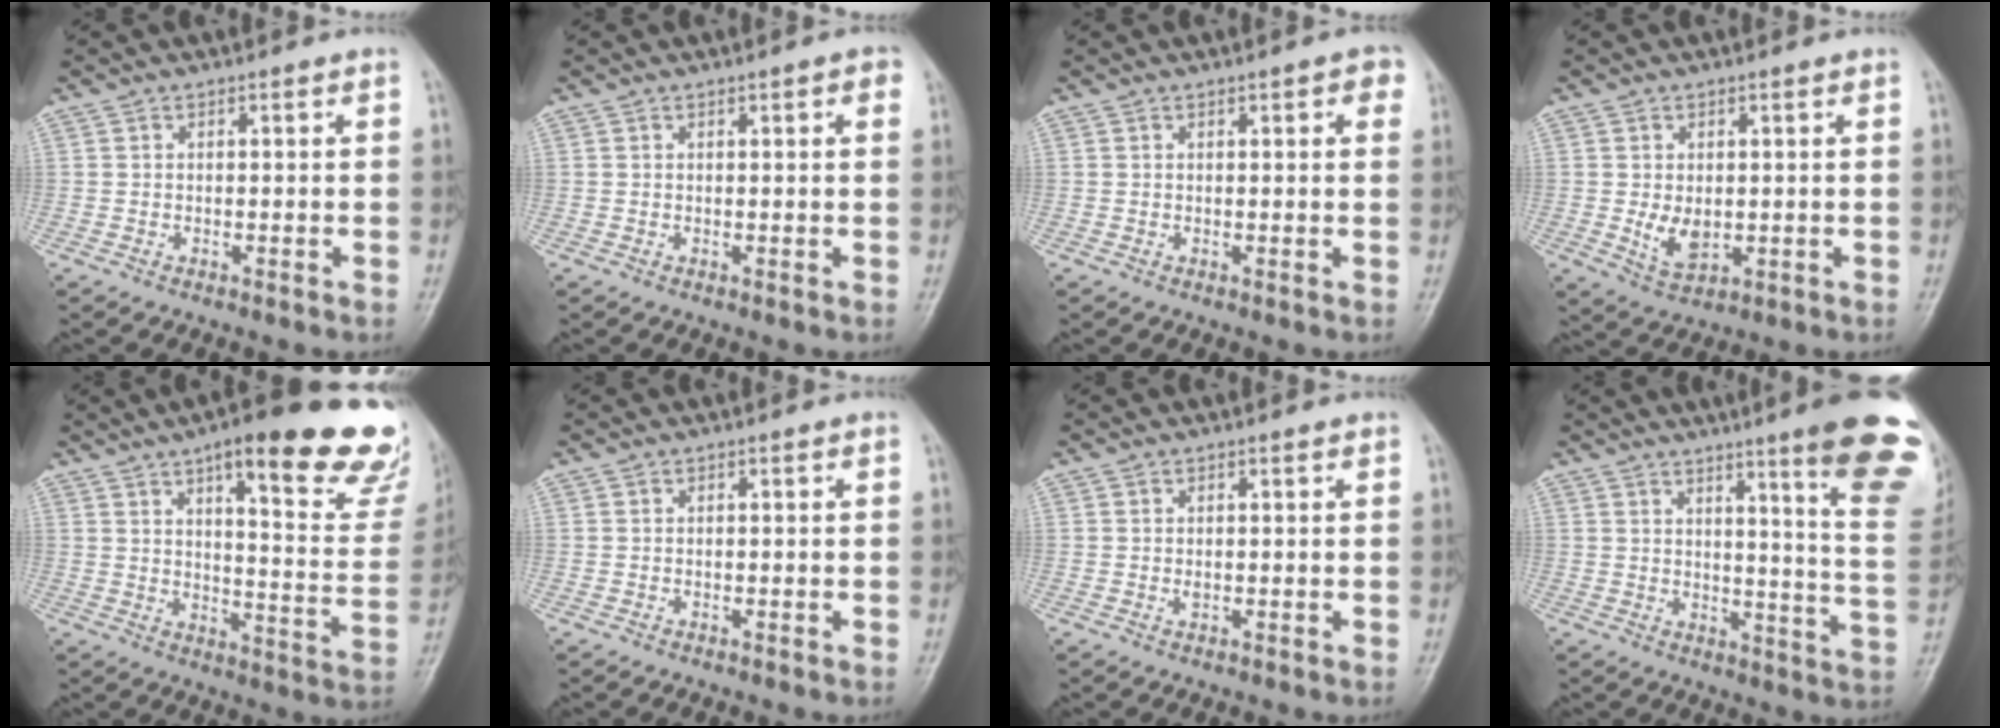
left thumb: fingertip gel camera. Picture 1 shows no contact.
{"total": 1.9, "force": [0.9, 0.5, 1.7], "torque": [-0.019, 0.001, 0.008]}
{"total": 3.2, "force": [1.5, 1.0, 2.6], "torque": [-0.022, 0.000, 0.012]}
{"total": 4.9, "force": [0.0, 3.2, 3.7], "torque": [-0.054, -0.012, 0.013]}
{"total": 25.7, "force": [16.2, 6.4, 18.9], "torque": [-0.212, -0.067, 0.206]}
{"total": 0.0}
{"total": 0.9, "force": [0.4, 0.5, 0.7], "torque": [-0.009, -0.002, 0.006]}
{"total": 19.1, "force": [11.5, 1.5, 15.1], "torque": [-0.165, -0.070, 0.138]}